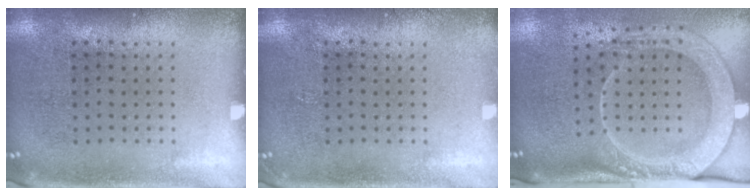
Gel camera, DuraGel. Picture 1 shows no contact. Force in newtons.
{"total": 0.6, "press": 0.6, "slide": 0.1}
{"total": 2.8, "press": 2.1, "slide": 1.8}